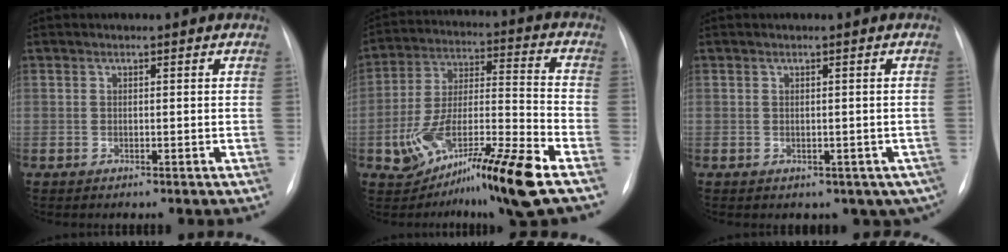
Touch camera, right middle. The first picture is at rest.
{"total": 16.7, "force": [-9.2, 1.6, 13.8], "torque": [-0.253, 0.001, -0.152]}
{"total": 7.0, "force": [-3.8, 4.9, 3.3], "torque": [-0.012, 0.016, -0.044]}